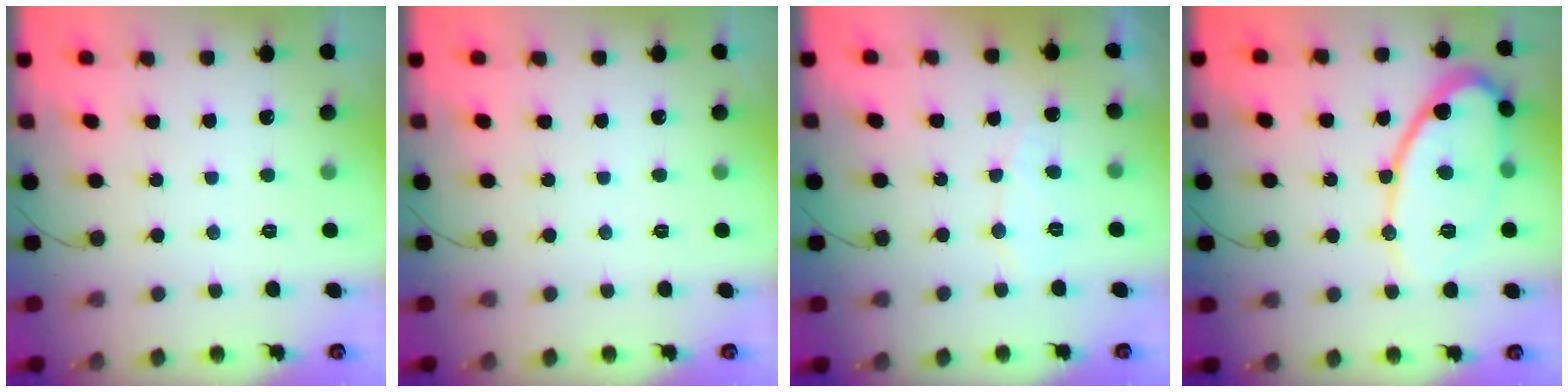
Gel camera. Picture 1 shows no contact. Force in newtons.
{"total": 0.0}
{"total": 4.6, "press": 4.6, "slide": 0.3}
{"total": 14.8, "press": 14.8, "slide": 1.2}